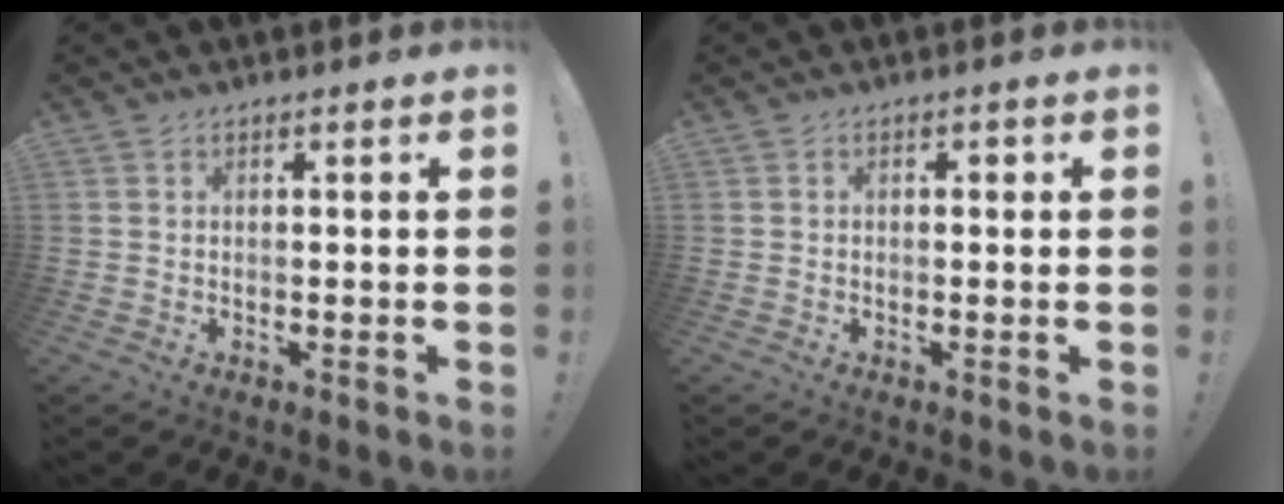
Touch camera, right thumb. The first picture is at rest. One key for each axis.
{"total": 1.0, "fx": -0.4, "fy": 0.8, "fz": 0.4, "tx": -0.001, "ty": 0.003, "tz": -0.009}